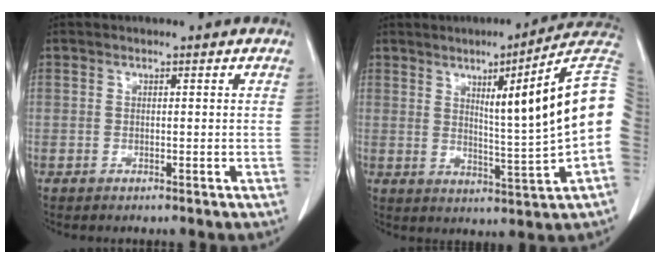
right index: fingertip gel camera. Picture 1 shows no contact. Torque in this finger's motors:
{"motor_torque": [1.90, 0.07, 0.33, 0.09]}